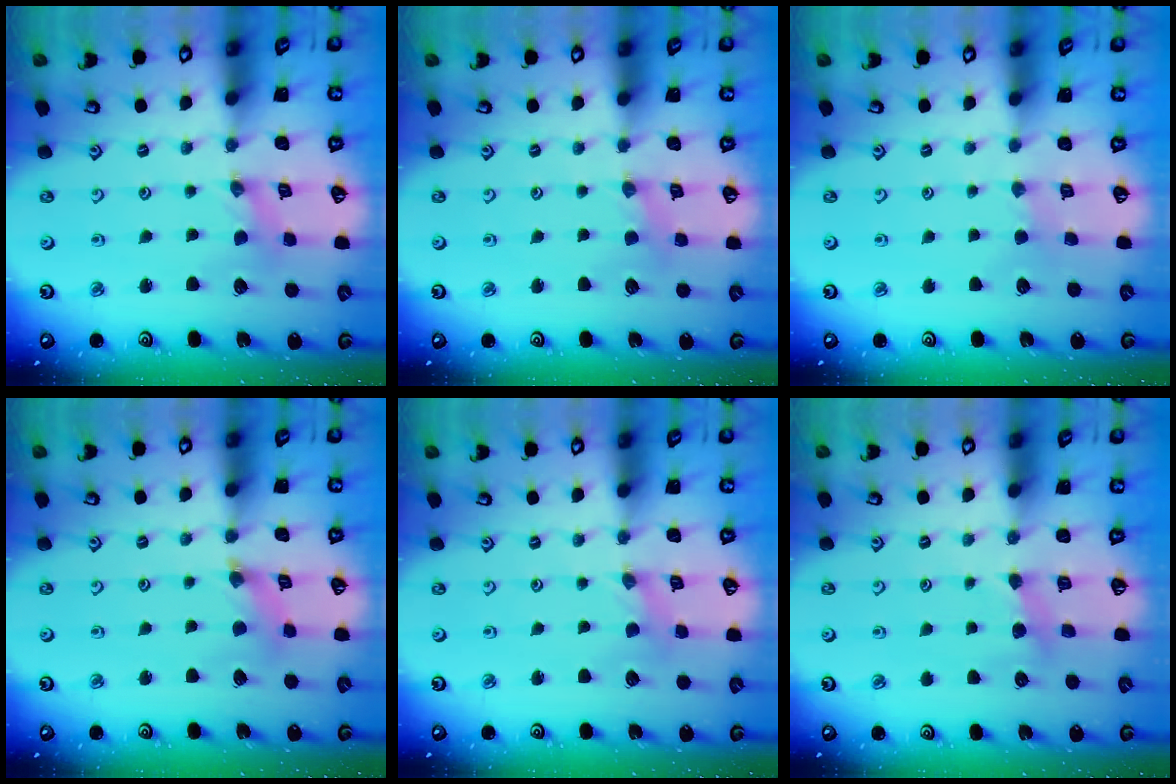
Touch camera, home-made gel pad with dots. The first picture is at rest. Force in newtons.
{"total": 2.2, "press": 2.1, "slide": 0.5}
{"total": 1.7, "press": 1.6, "slide": 0.4}
{"total": 2.7, "press": 2.7, "slide": 0.3}
{"total": 0.0}
{"total": 3.5, "press": 3.5, "slide": 0.4}